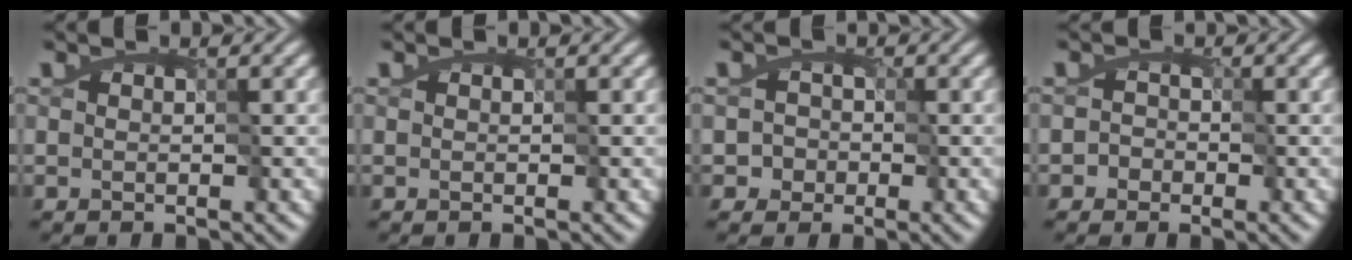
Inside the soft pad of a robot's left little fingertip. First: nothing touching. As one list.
[{"total": 0.0}, {"total": 2.6, "force": [-0.8, 2.4, 0.3], "torque": [0.003, 0.006, -0.016]}, {"total": 2.0, "force": [-1.0, 1.7, 0.0], "torque": [0.014, 0.003, -0.023]}]